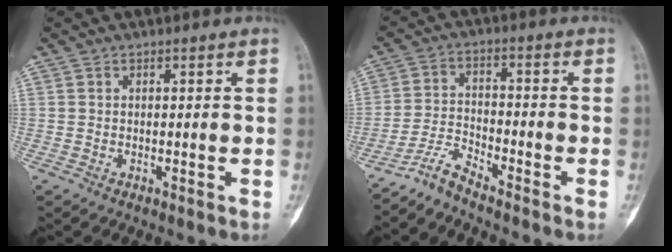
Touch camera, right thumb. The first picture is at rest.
{"total": 4.7, "force": [-4.5, -0.3, 1.3], "torque": [-0.033, 0.025, -0.096]}